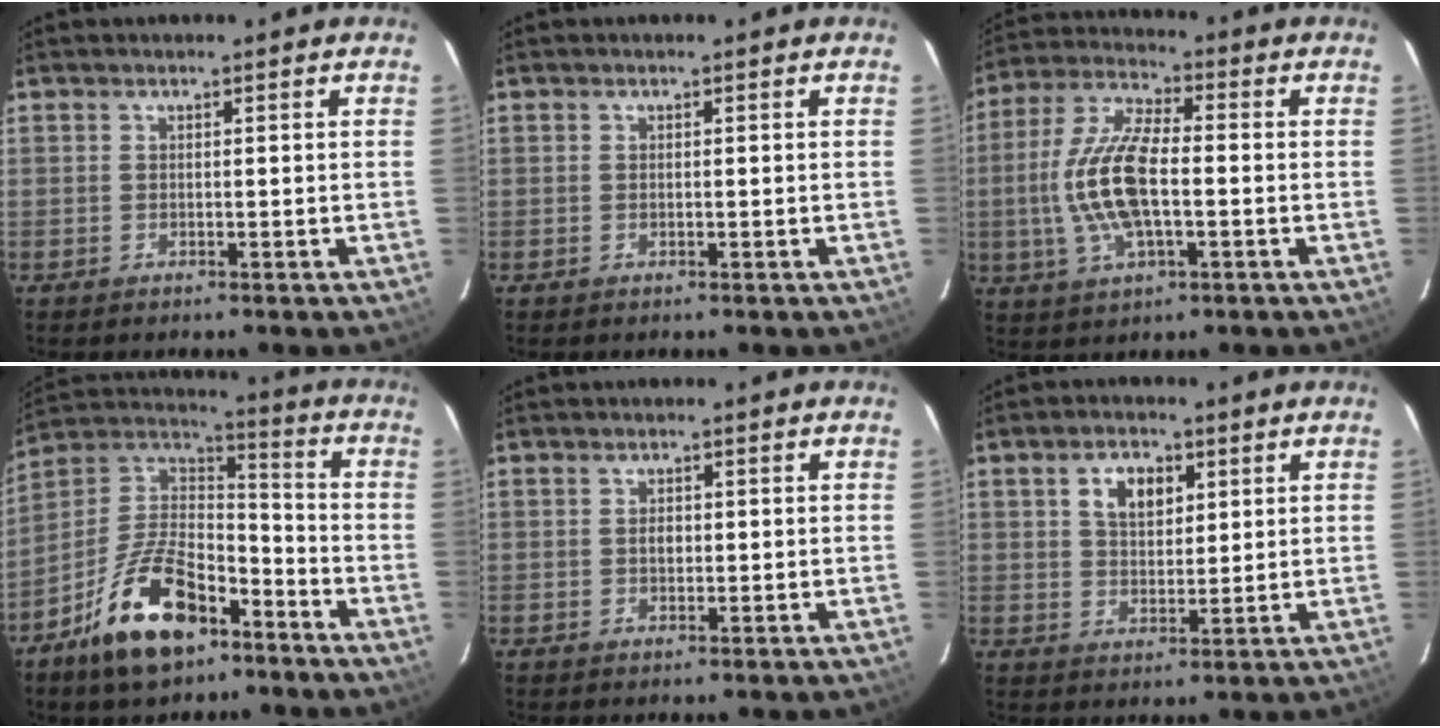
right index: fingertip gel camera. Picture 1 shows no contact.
{"total": 0.0}
{"total": 13.9, "force": [-1.6, 5.6, 12.7], "torque": [-0.267, 0.005, -0.031]}
{"total": 18.0, "force": [-10.5, 9.0, 11.6], "torque": [-0.235, 0.014, -0.181]}
{"total": 1.4, "force": [0.1, 1.1, 0.9], "torque": [-0.015, 0.004, 0.001]}
{"total": 6.3, "force": [2.6, 3.9, 4.2], "torque": [-0.070, 0.014, 0.048]}